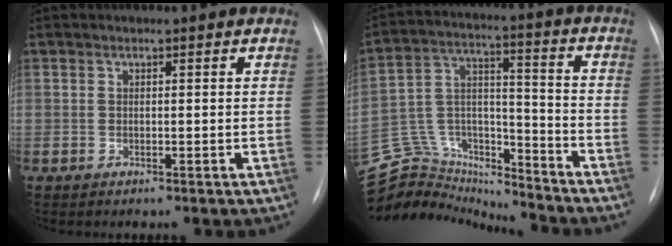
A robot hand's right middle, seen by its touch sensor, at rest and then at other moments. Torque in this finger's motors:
{"motor_torque": [-0.34, -0.26, -0.33, -0.16]}